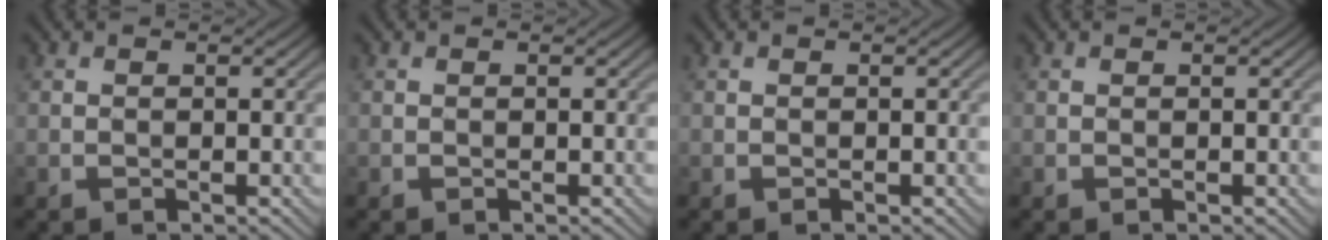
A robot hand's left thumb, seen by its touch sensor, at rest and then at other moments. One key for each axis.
{"total": 0.0}
{"total": 0.0}
{"total": 0.0}